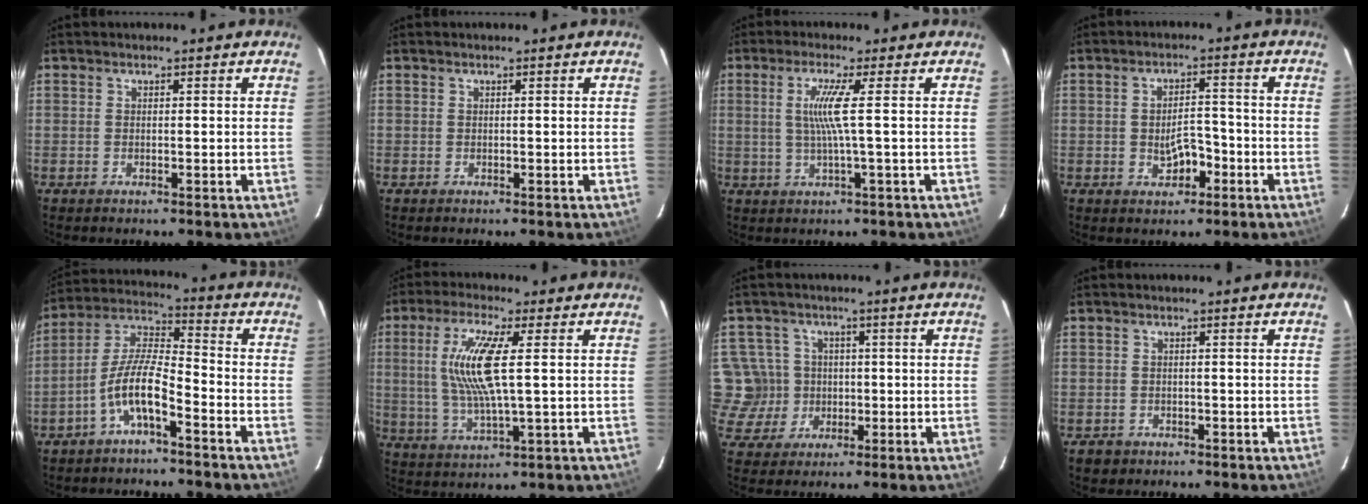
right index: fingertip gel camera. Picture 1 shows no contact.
{"total": 0.0}
{"total": 5.1, "force": [0.5, -1.3, 4.9], "torque": [-0.090, -0.003, 0.013]}
{"total": 4.7, "force": [-1.9, 2.6, 3.4], "torque": [-0.064, 0.008, -0.020]}
{"total": 8.6, "force": [-4.7, 2.1, 6.8], "torque": [-0.149, 0.010, -0.089]}
{"total": 11.6, "force": [1.8, 2.0, 11.3], "torque": [-0.226, 0.000, 0.040]}
{"total": 6.6, "force": [-0.4, 6.6, 0.5], "torque": [-0.030, 0.020, -0.004]}
{"total": 2.4, "force": [-1.4, 1.9, 0.4], "torque": [-0.014, 0.002, -0.018]}